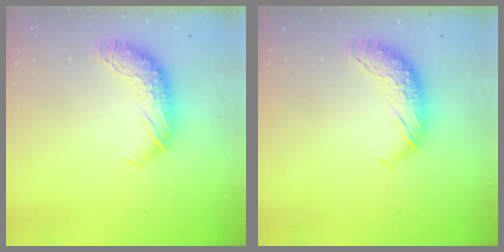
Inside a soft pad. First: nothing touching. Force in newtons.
{"total": 0.0}